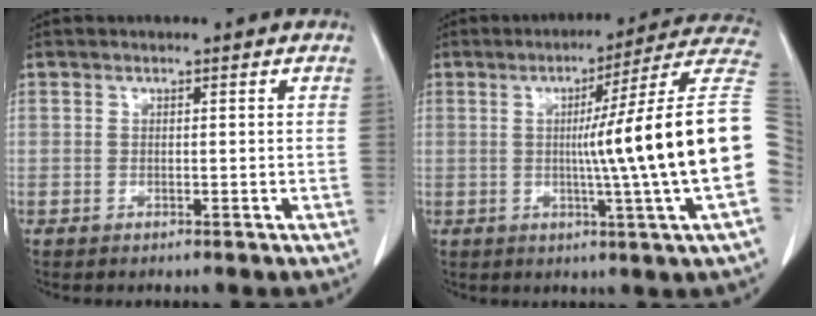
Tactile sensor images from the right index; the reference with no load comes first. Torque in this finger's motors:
{"motor_torque": [2.14, 0.00, 1.05, 0.21]}